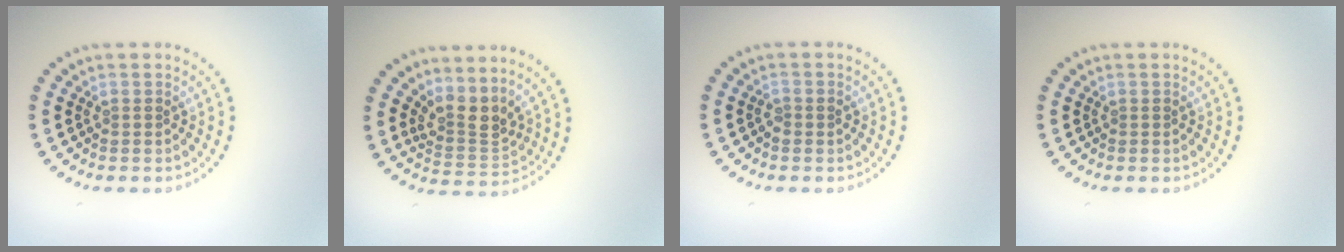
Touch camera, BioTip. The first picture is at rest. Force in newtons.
{"total": 3.2, "press": 2.3, "slide": 2.2}
{"total": 0.8, "press": 0.8, "slide": 0.2}
{"total": 0.0}